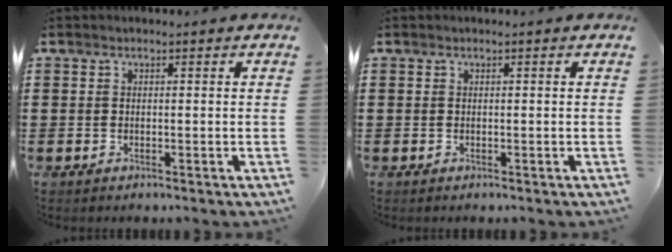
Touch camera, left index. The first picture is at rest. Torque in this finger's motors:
{"motor_torque": [0.00, 0.01, 0.00, 0.00]}